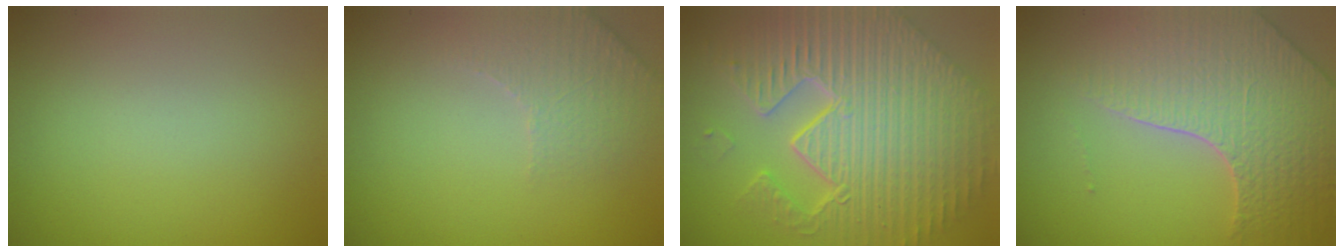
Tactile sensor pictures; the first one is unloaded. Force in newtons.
{"total": 2.8, "press": 2.7, "slide": 0.8}
{"total": 11.4, "press": 7.4, "slide": 8.7}
{"total": 6.1, "press": 5.1, "slide": 3.3}